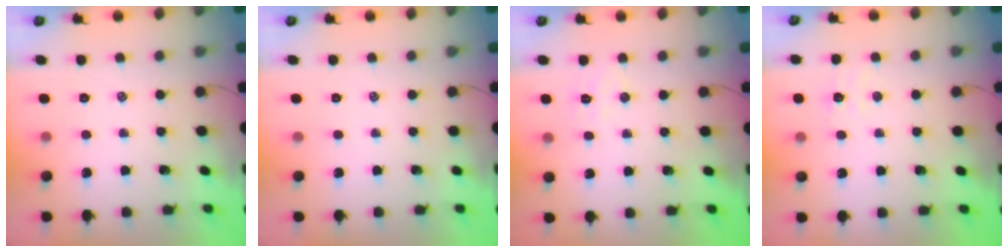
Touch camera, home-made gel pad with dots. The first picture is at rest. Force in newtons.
{"total": 0.0}
{"total": 5.2, "press": 5.1, "slide": 1.1}
{"total": 4.1, "press": 4.0, "slide": 0.8}